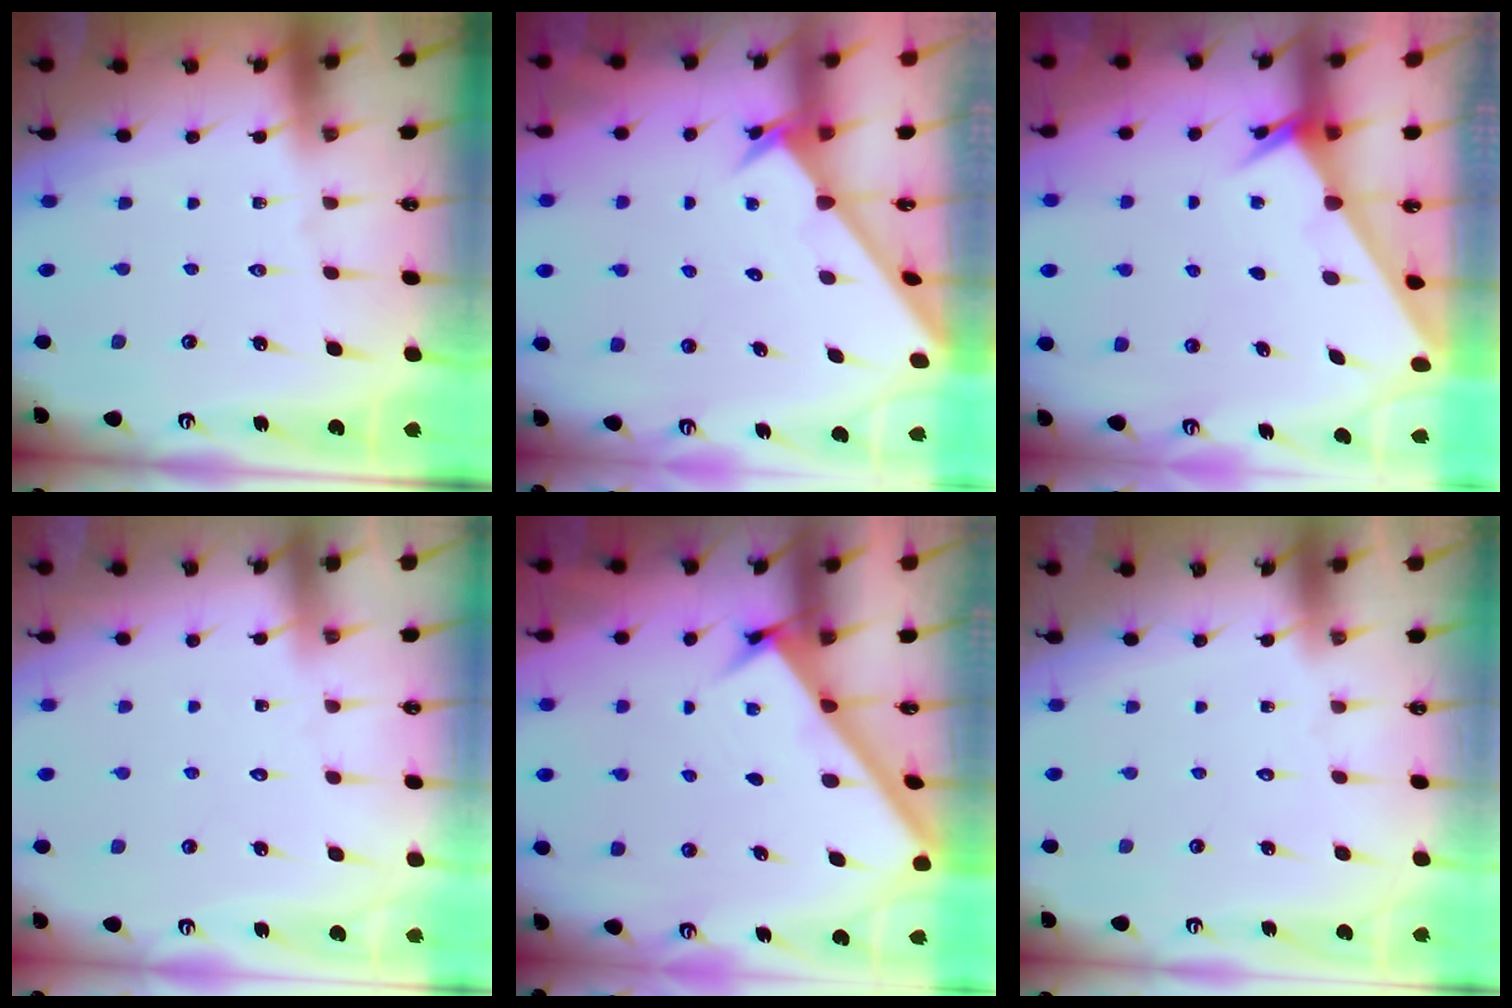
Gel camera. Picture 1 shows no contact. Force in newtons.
{"total": 2.6, "press": 2.6, "slide": 0.2}
{"total": 1.9, "press": 1.9, "slide": 0.2}
{"total": 3.5, "press": 3.5, "slide": 0.2}
{"total": 2.9, "press": 2.9, "slide": 0.4}
{"total": 1.7, "press": 1.7, "slide": 0.1}